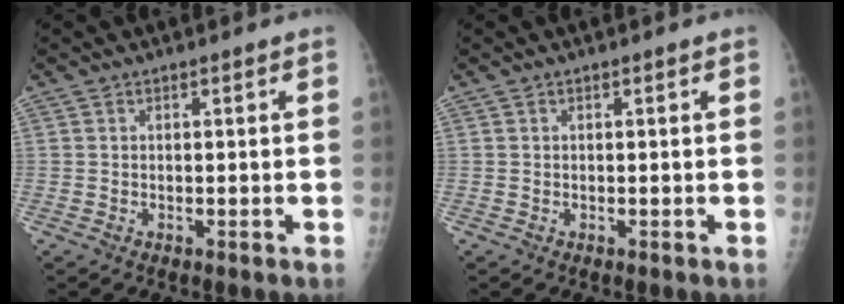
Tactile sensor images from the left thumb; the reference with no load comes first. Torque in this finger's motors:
{"motor_torque": [0.00, 0.00, 0.01, 0.01, 0.01]}